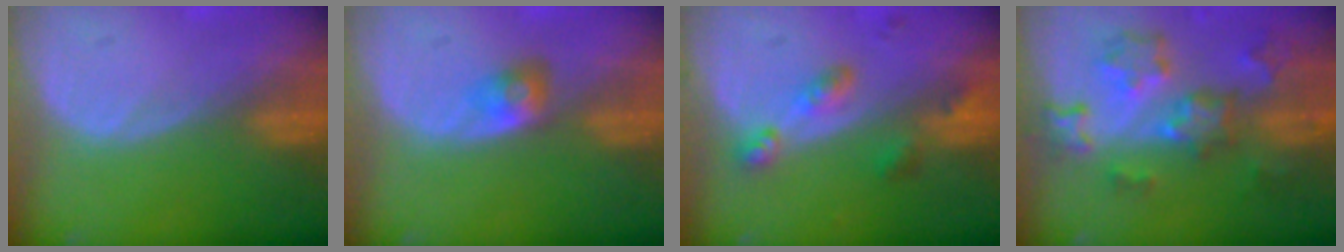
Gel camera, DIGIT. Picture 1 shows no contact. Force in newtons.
{"total": 2.9, "press": 2.4, "slide": 1.5}
{"total": 5.3, "press": 4.8, "slide": 2.2}
{"total": 9.2, "press": 8.1, "slide": 4.4}